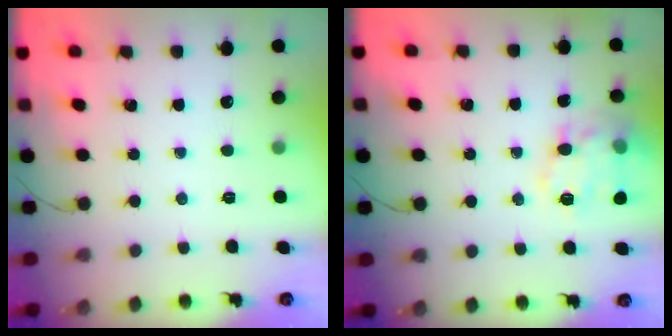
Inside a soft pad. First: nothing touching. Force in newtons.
{"total": 16.6, "press": 16.6, "slide": 1.4}